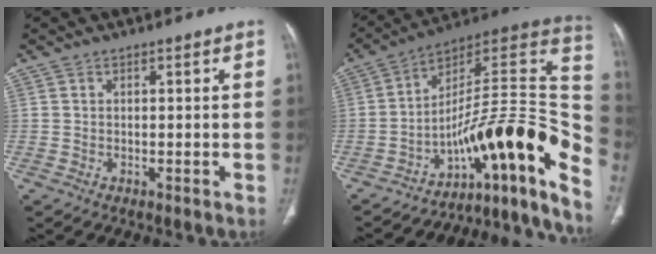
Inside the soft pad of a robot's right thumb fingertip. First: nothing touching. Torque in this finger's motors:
{"motor_torque": [2.29, 0.29, 1.00, -1.76, 0.08]}